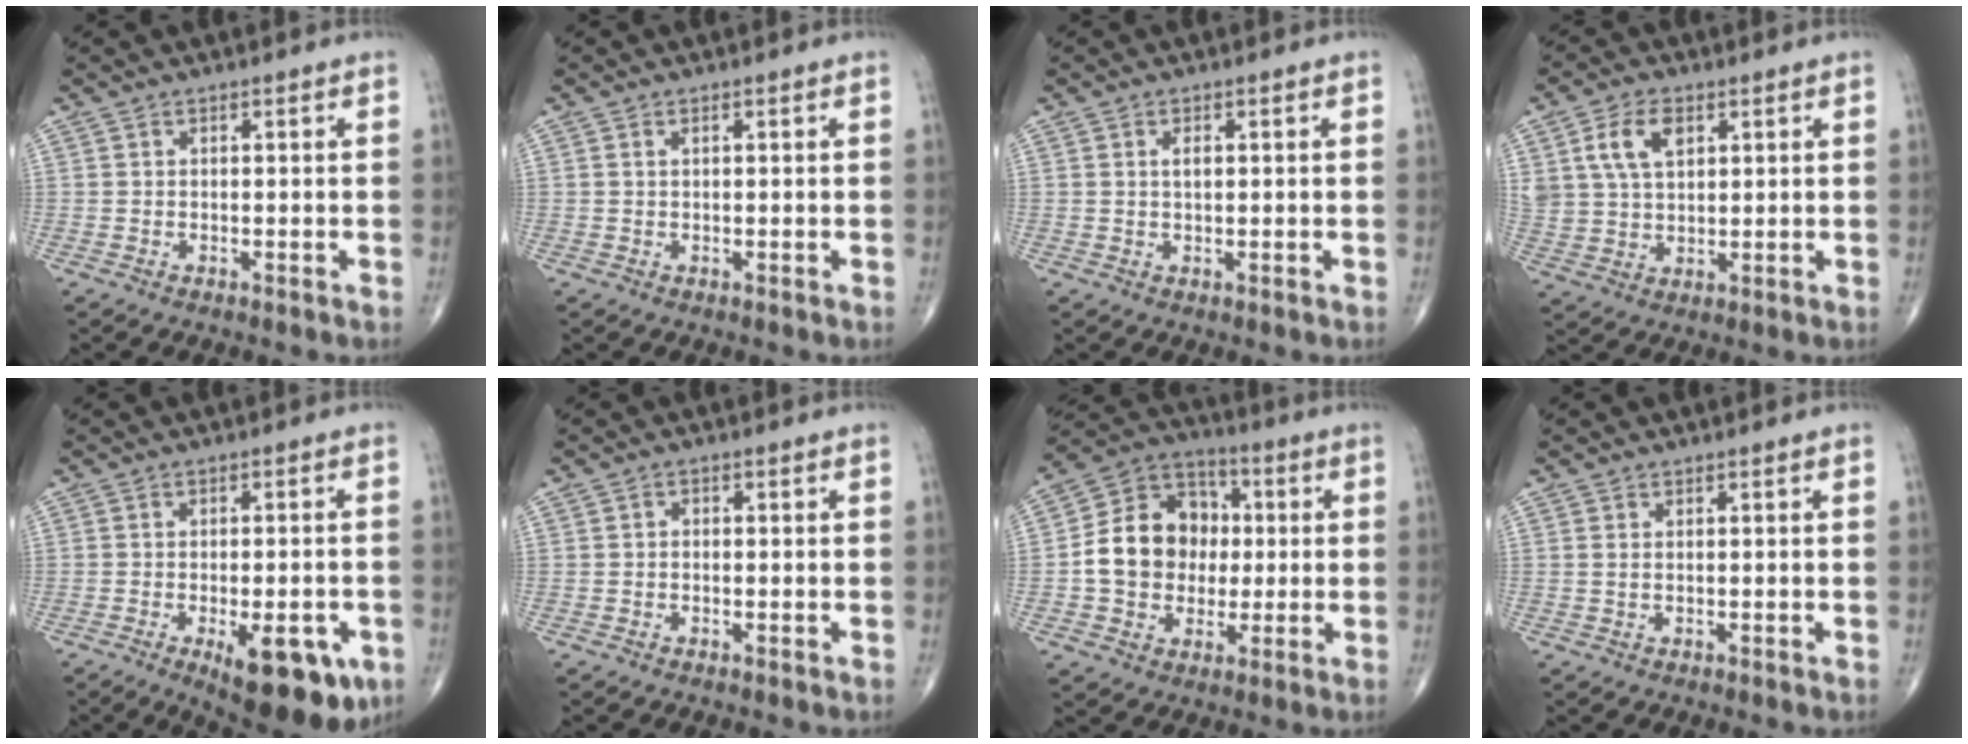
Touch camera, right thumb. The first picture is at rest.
{"total": 0.5, "force": [0.2, 0.3, 0.4], "torque": [-0.011, 0.005, 0.004]}
{"total": 1.7, "force": [0.4, 0.8, 1.4], "torque": [-0.024, 0.000, 0.006]}
{"total": 8.8, "force": [3.5, 5.5, 6.0], "torque": [-0.108, -0.005, 0.070]}
{"total": 14.0, "force": [-5.8, 5.6, 11.5], "torque": [-0.119, 0.003, -0.065]}
{"total": 0.9, "force": [-0.2, 0.7, 0.5], "torque": [-0.001, 0.003, -0.008]}
{"total": 15.2, "force": [-0.2, 12.5, 8.5], "torque": [-0.110, 0.030, -0.008]}
{"total": 0.5, "force": [0.1, 0.3, 0.5], "torque": [-0.011, 0.003, 0.003]}